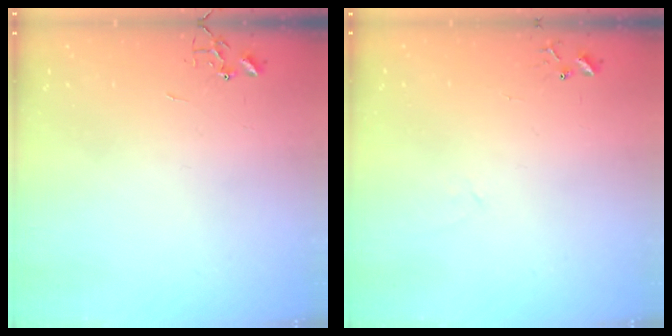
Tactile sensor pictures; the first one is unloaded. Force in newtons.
{"total": 4.6, "press": 4.5, "slide": 0.6}